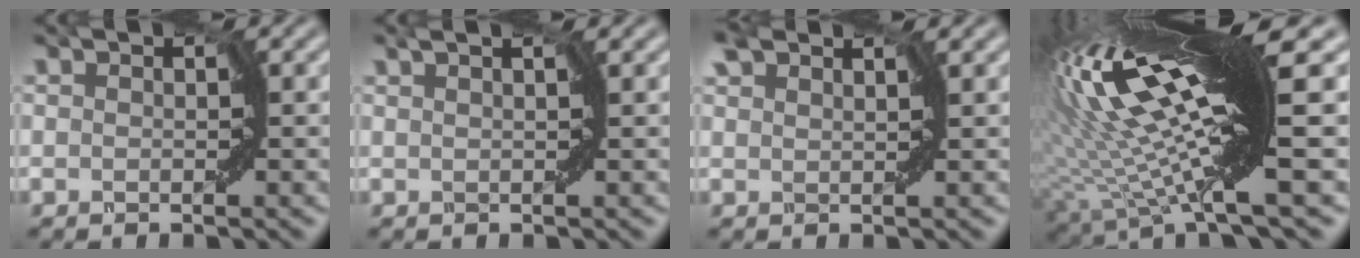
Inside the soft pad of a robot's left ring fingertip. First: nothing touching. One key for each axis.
{"total": 0.8, "fx": 0.6, "fy": -0.2, "fz": 0.4, "tx": -0.013, "ty": 0.001, "tz": 0.012}
{"total": 1.3, "fx": 1.1, "fy": 0.5, "fz": 0.5, "tx": -0.010, "ty": 0.002, "tz": 0.014}
{"total": 14.5, "fx": 5.1, "fy": 2.3, "fz": 13.4, "tx": -0.260, "ty": 0.010, "tz": 0.099}